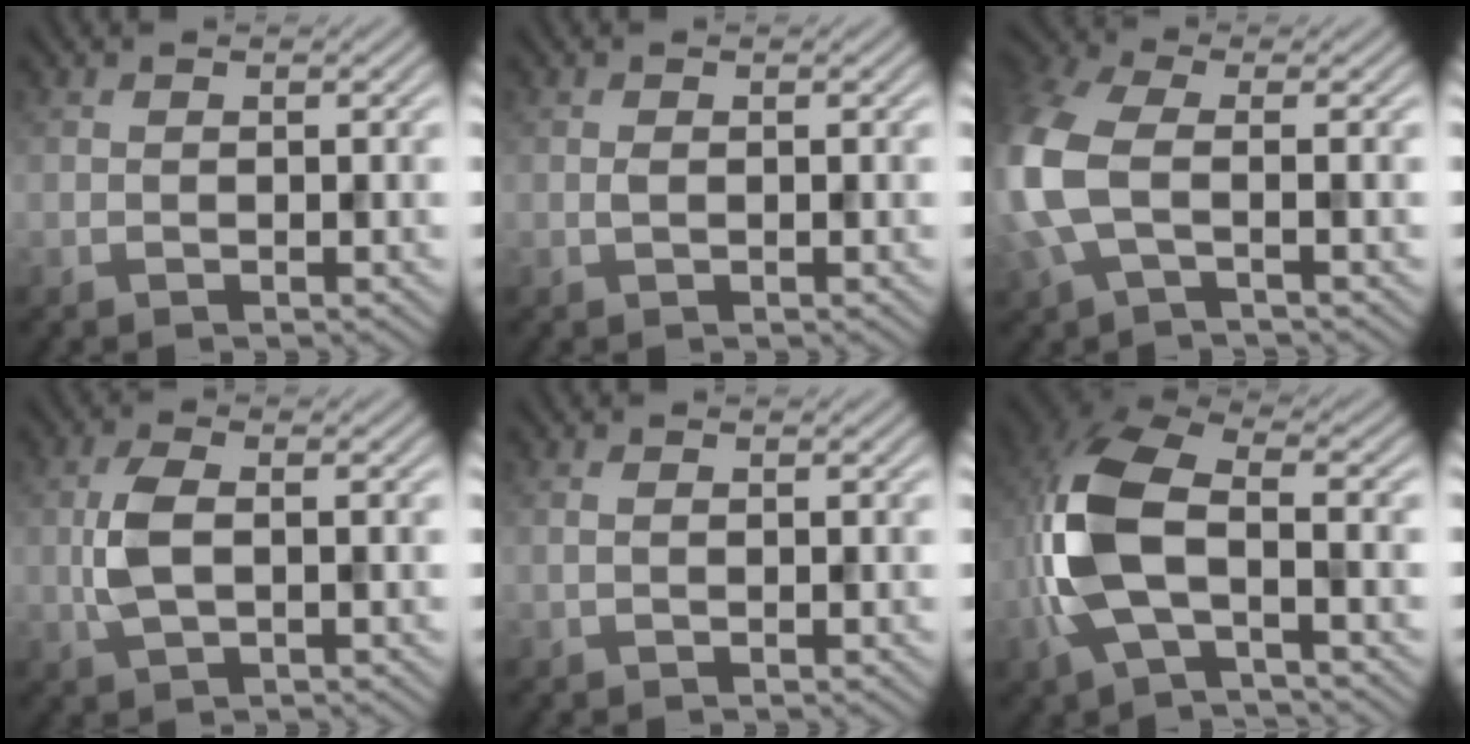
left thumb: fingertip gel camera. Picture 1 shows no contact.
{"total": 0.7, "force": [0.0, 0.3, 0.6], "torque": [-0.014, -0.001, -0.001]}
{"total": 9.2, "force": [-0.4, 5.0, 7.7], "torque": [-0.229, -0.003, -0.016]}
{"total": 4.5, "force": [-0.1, 2.2, 3.9], "torque": [-0.100, 0.003, -0.006]}
{"total": 0.7, "force": [0.1, 0.2, 0.6], "torque": [-0.015, 0.001, 0.001]}
{"total": 11.0, "force": [-2.0, 5.4, 9.4], "torque": [-0.237, 0.002, -0.049]}